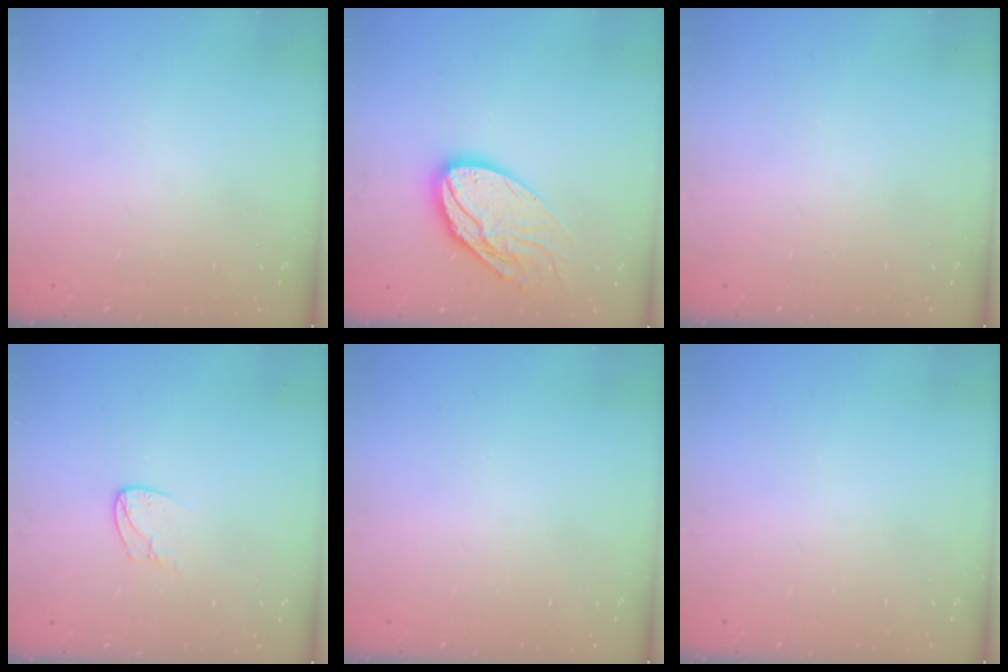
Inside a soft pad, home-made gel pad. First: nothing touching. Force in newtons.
{"total": 16.4, "press": 16.3, "slide": 1.4}
{"total": 0.0}
{"total": 5.3, "press": 5.2, "slide": 0.4}
{"total": 0.0}
{"total": 0.0}